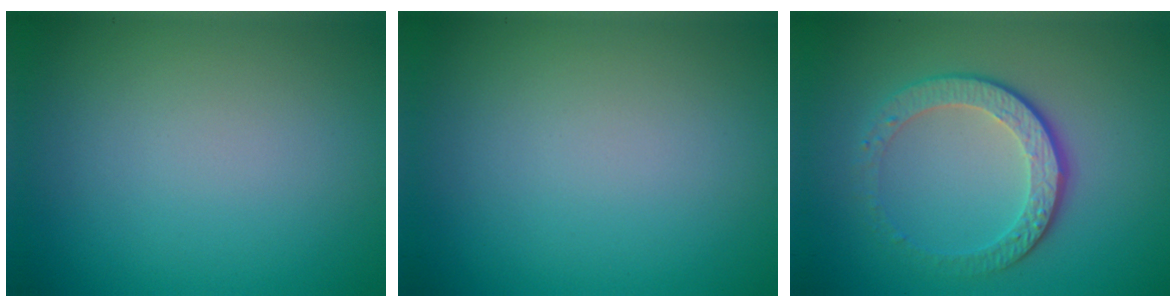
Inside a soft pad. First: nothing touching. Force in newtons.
{"total": 0.0}
{"total": 4.4, "press": 3.0, "slide": 3.2}